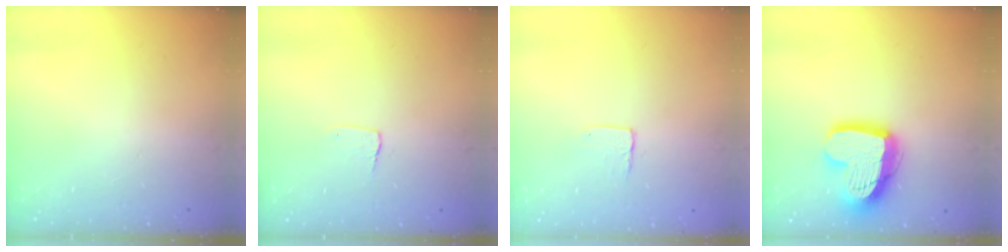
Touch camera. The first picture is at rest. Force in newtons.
{"total": 3.2, "press": 3.2, "slide": 0.3}
{"total": 3.6, "press": 3.6, "slide": 0.3}
{"total": 17.7, "press": 17.6, "slide": 1.6}